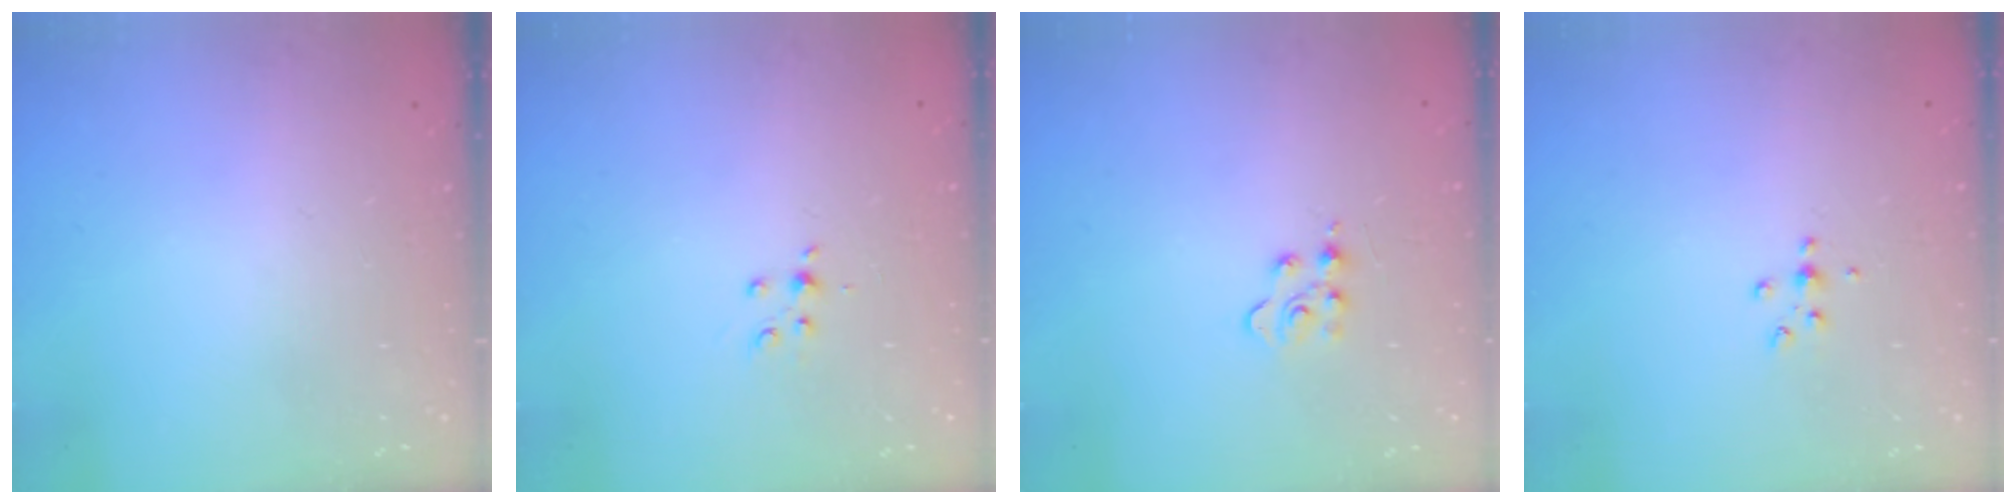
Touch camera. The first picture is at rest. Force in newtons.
{"total": 3.8, "press": 3.6, "slide": 1.3}
{"total": 3.2, "press": 3.1, "slide": 0.6}
{"total": 3.0, "press": 3.0, "slide": 0.5}